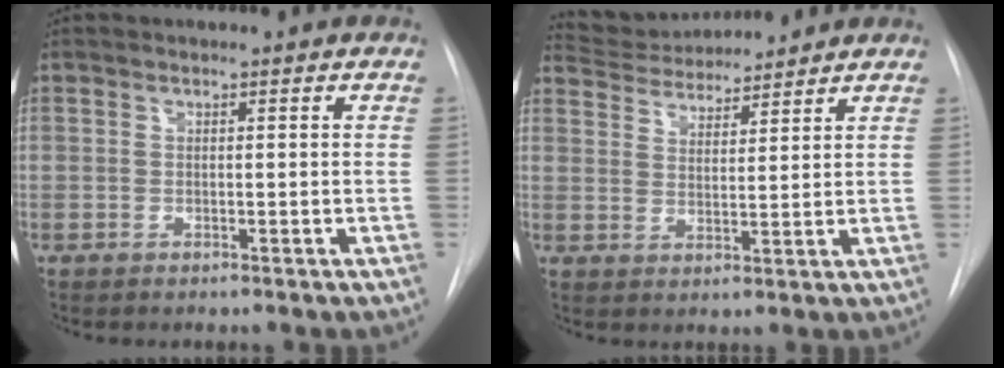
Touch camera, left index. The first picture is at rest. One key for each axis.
{"total": 8.6, "fx": 8.4, "fy": 1.2, "fz": 1.6, "tx": -0.035, "ty": 0.021, "tz": 0.144}